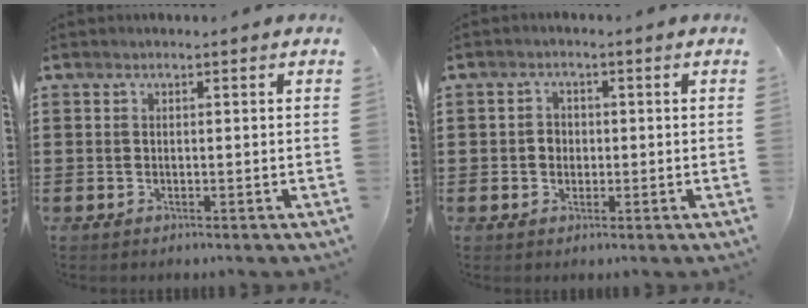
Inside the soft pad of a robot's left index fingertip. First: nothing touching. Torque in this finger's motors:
{"motor_torque": [0.41, 0.31, 0.16, 0.04]}